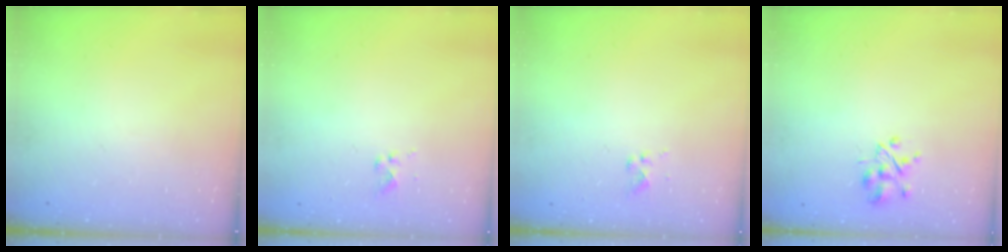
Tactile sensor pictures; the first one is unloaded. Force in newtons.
{"total": 0.9, "press": 0.8, "slide": 0.3}
{"total": 0.9, "press": 0.8, "slide": 0.3}
{"total": 3.2, "press": 3.1, "slide": 0.6}